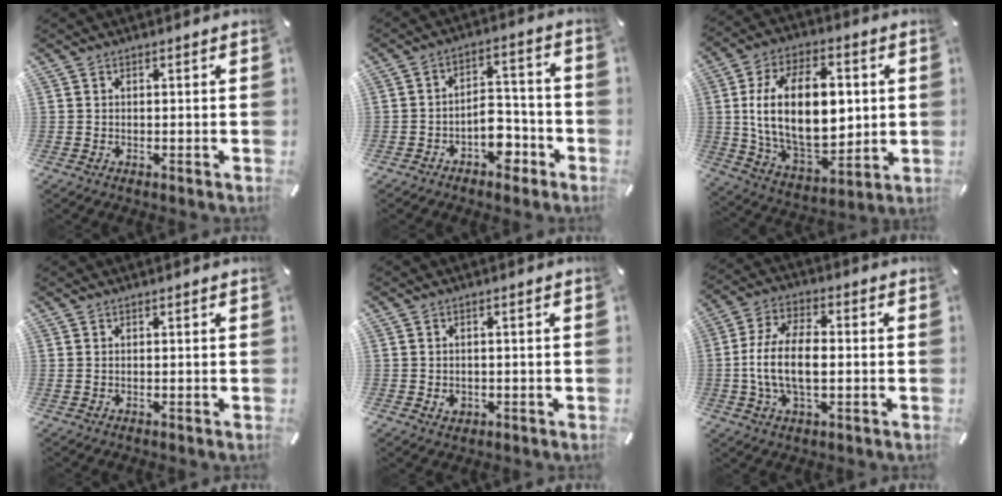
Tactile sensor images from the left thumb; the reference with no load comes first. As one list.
[{"total": 8.3, "force": [-4.0, 5.4, 4.9], "torque": [-0.063, 0.019, -0.071]}, {"total": 23.1, "force": [2.5, 14.0, 18.3], "torque": [-0.334, -0.003, 0.043]}, {"total": 0.7, "force": [0.3, -0.1, 0.6], "torque": [-0.011, -0.001, 0.005]}, {"total": 1.6, "force": [-0.3, 1.4, 0.6], "torque": [-0.014, 0.004, -0.006]}, {"total": 11.5, "force": [-1.0, 6.0, 9.8], "torque": [-0.198, 0.004, -0.016]}]